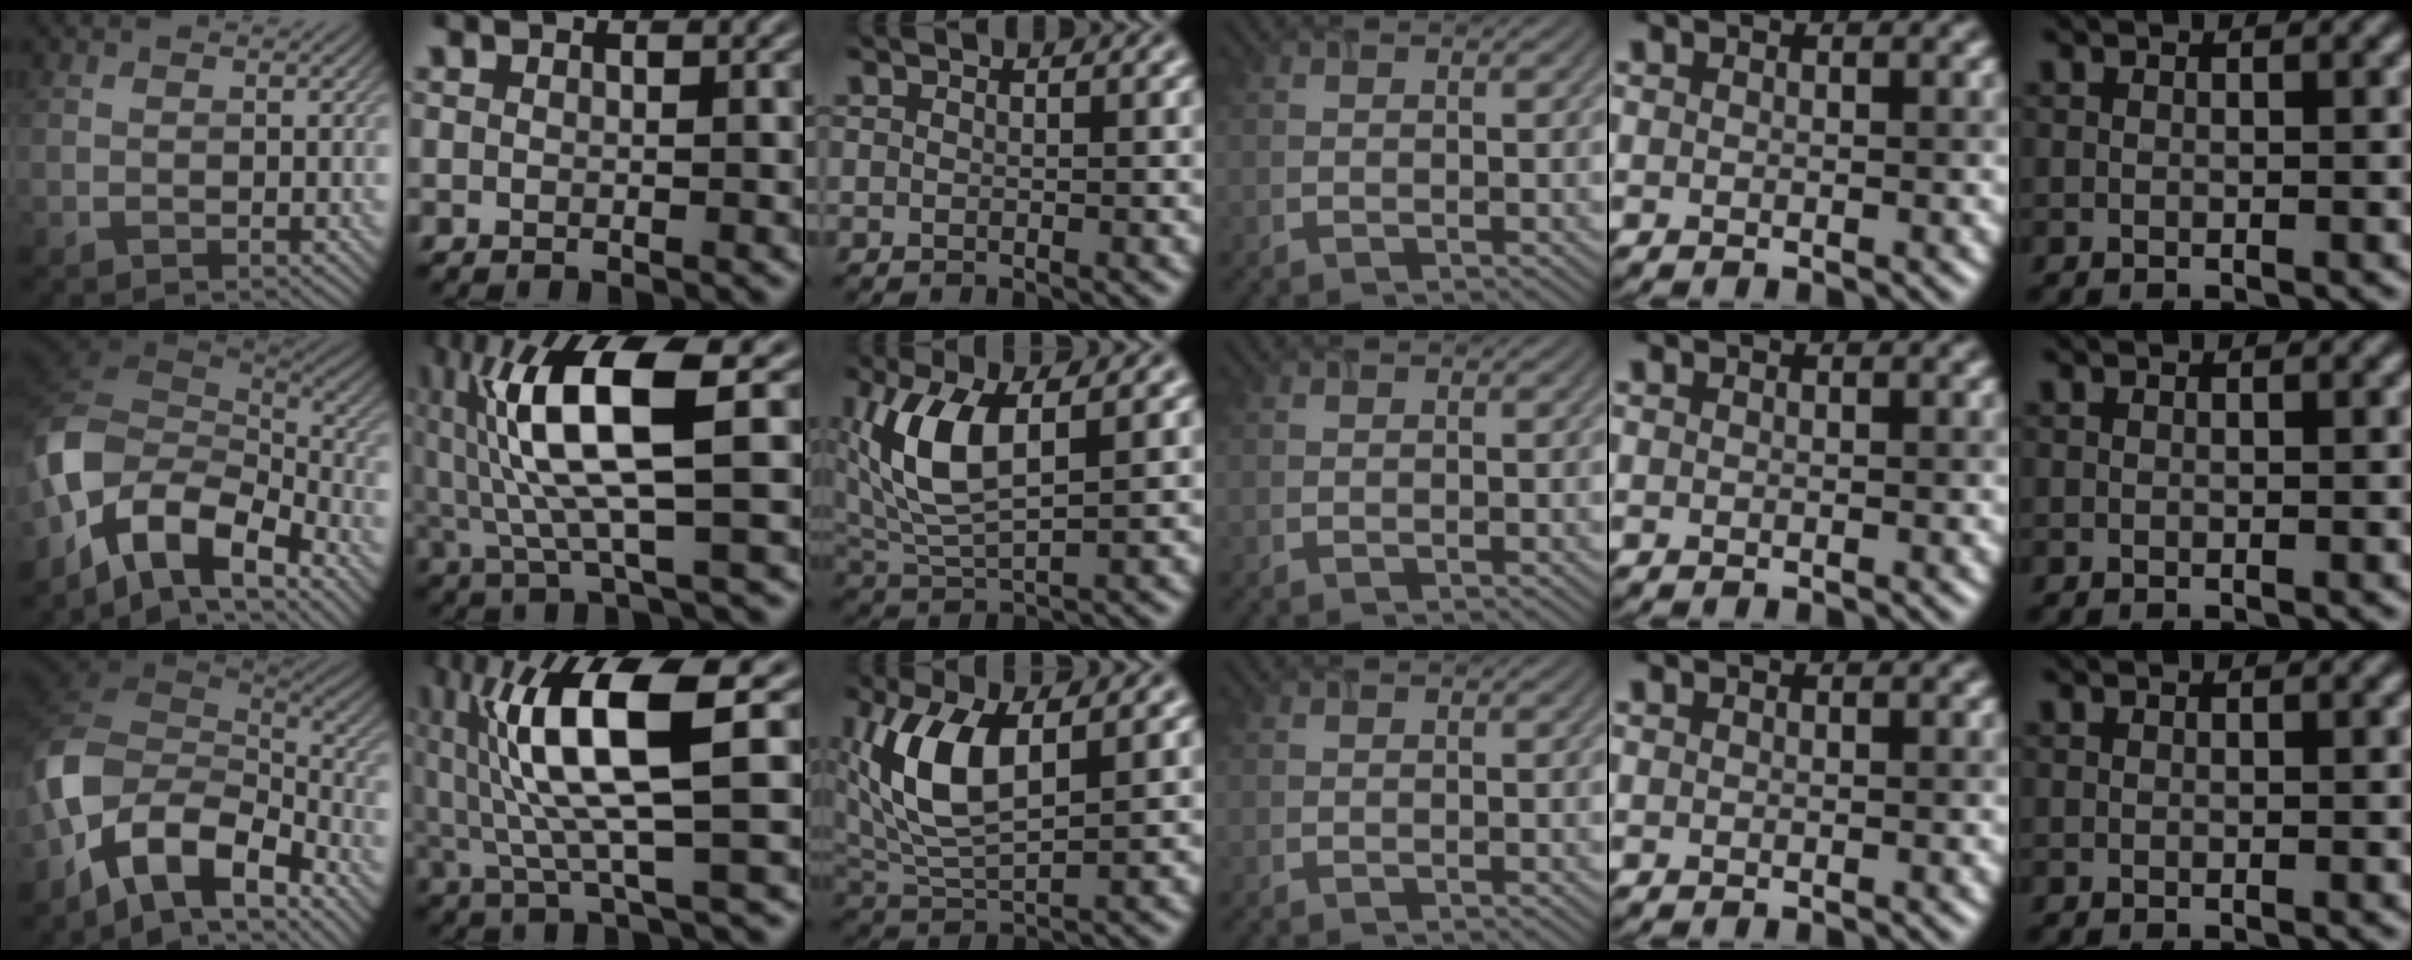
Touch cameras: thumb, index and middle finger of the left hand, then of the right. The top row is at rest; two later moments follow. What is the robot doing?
{"motion": "lift_and_place", "object": "timer"}